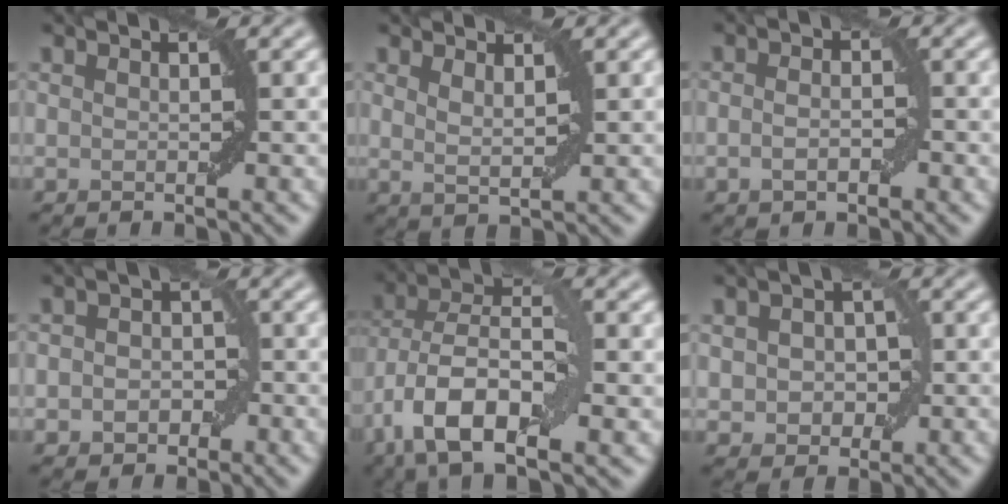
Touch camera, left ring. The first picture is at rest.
{"total": 1.7, "force": [1.2, 0.4, 1.2], "torque": [-0.018, -0.006, 0.023]}
{"total": 2.0, "force": [-0.7, 1.0, 1.5], "torque": [-0.029, 0.001, -0.012]}
{"total": 3.0, "force": [-0.7, 2.4, 1.7], "torque": [0.003, -0.002, -0.019]}
{"total": 10.1, "force": [-2.8, 5.3, 8.1], "torque": [-0.153, 0.011, -0.061]}
{"total": 3.5, "force": [0.1, 2.7, 2.2], "torque": [-0.035, -0.003, 0.001]}